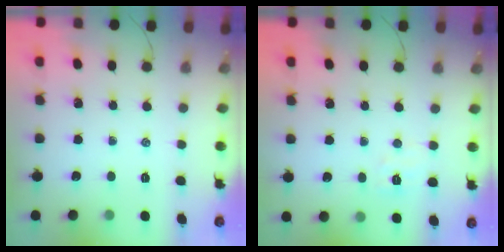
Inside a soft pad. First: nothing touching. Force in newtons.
{"total": 4.1, "press": 4.0, "slide": 1.0}